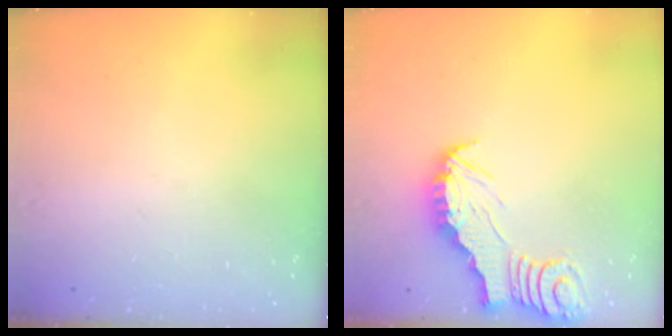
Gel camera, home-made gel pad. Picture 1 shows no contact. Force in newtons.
{"total": 2.7, "press": 2.7, "slide": 0.2}